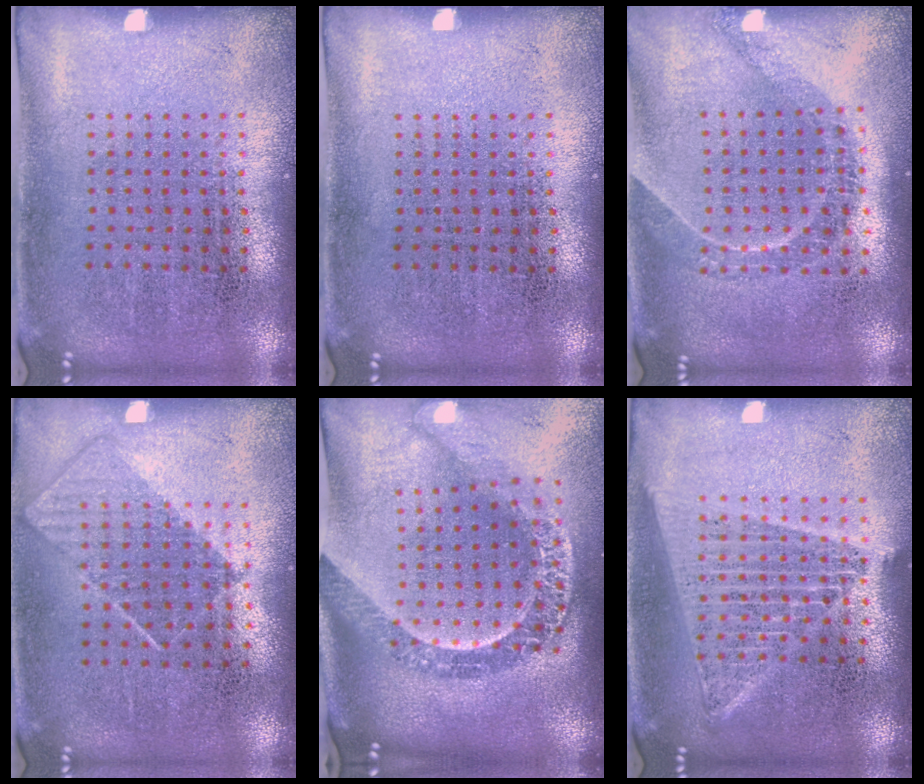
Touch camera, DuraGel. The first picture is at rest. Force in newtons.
{"total": 0.0}
{"total": 1.3, "press": 1.1, "slide": 0.6}
{"total": 0.8, "press": 0.7, "slide": 0.4}
{"total": 3.0, "press": 2.4, "slide": 1.9}
{"total": 1.6, "press": 1.5, "slide": 0.7}